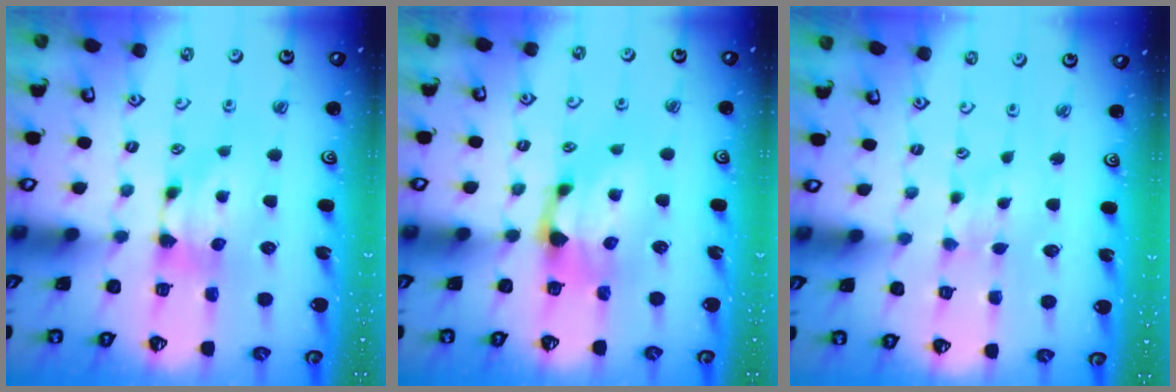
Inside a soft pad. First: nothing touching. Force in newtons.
{"total": 1.9, "press": 1.4, "slide": 1.3}
{"total": 2.8, "press": 2.8, "slide": 0.2}